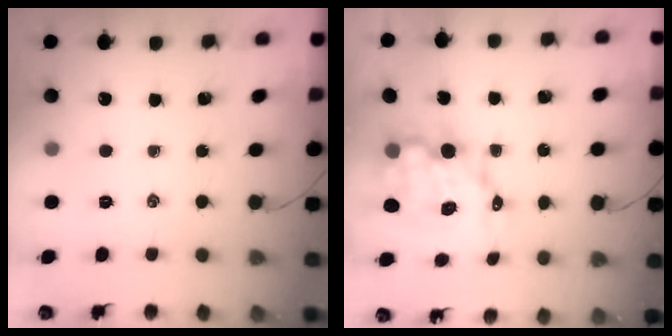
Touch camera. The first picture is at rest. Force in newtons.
{"total": 11.0, "press": 10.7, "slide": 2.6}